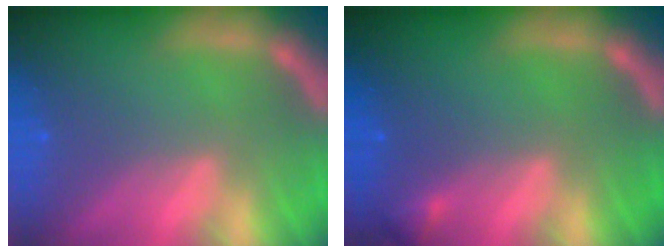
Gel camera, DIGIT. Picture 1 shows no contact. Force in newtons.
{"total": 0.9}